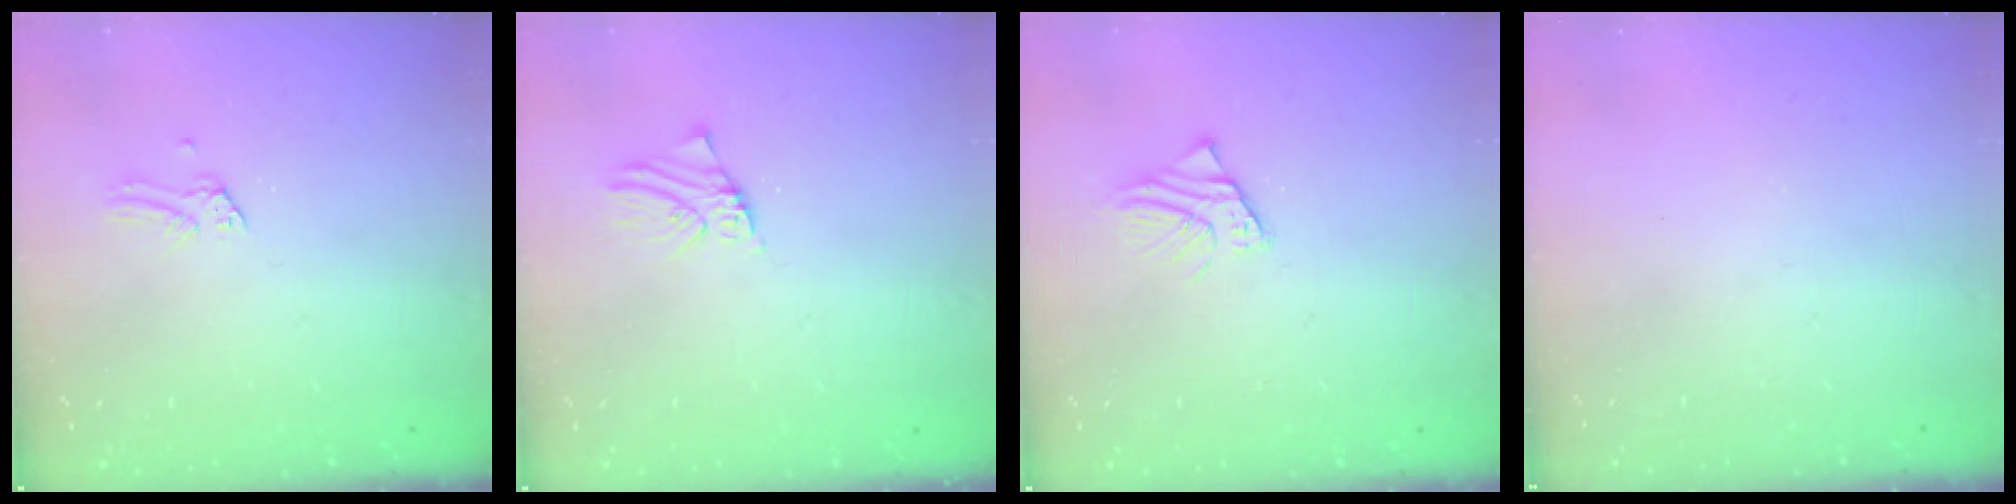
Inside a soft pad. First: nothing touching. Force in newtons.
{"total": 0.9, "press": 0.9, "slide": 0.1}
{"total": 1.6, "press": 1.6, "slide": 0.2}
{"total": 0.0}